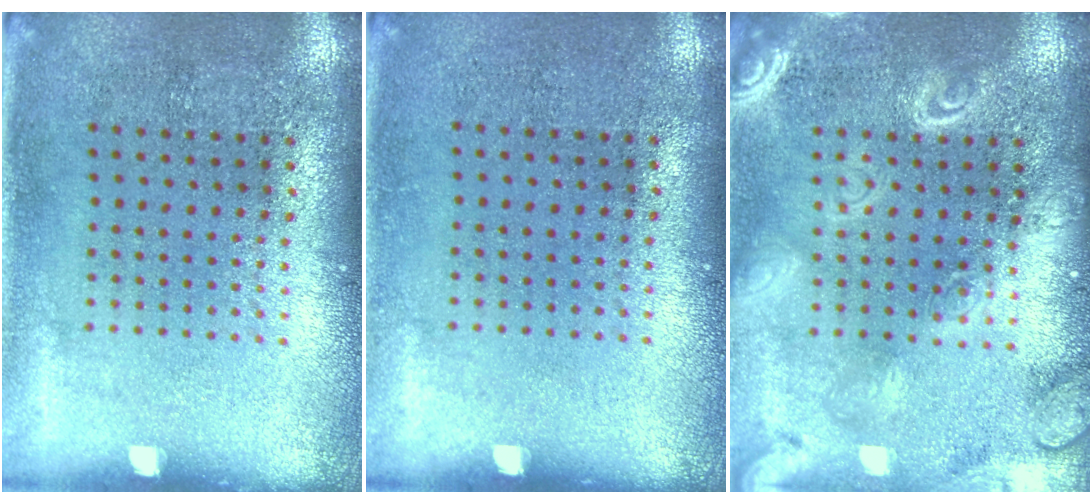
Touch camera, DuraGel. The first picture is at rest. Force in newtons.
{"total": 0.0}
{"total": 3.8, "press": 3.8, "slide": 0.6}